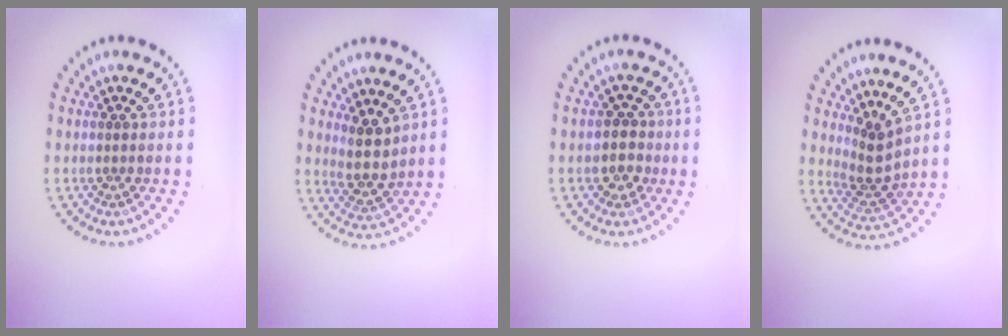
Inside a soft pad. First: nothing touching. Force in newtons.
{"total": 2.7, "press": 2.2, "slide": 1.6}
{"total": 2.2, "press": 2.0, "slide": 1.0}
{"total": 2.6, "press": 1.8, "slide": 1.9}